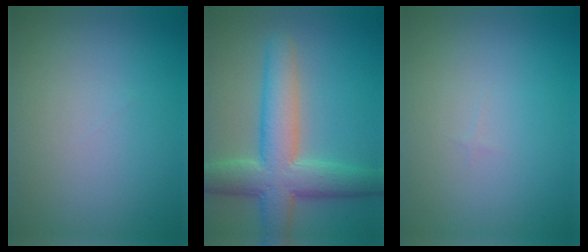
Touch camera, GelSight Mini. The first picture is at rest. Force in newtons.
{"total": 7.8, "press": 7.8, "slide": 0.5}
{"total": 0.0}